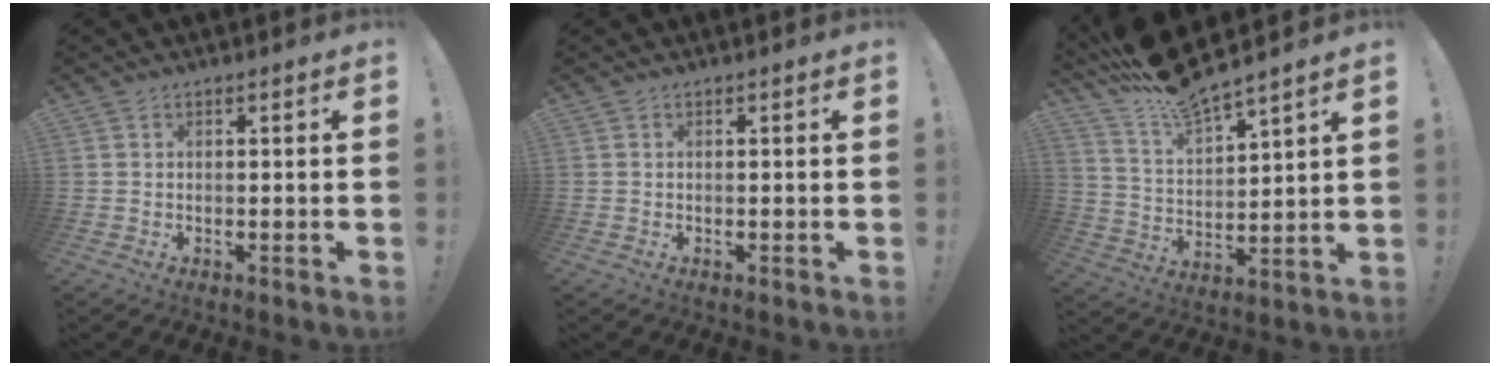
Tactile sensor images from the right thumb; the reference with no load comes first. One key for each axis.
{"total": 0.0}
{"total": 11.0, "fx": 10.2, "fy": 1.5, "fz": 3.8, "tx": -0.094, "ty": -0.083, "tz": 0.177}